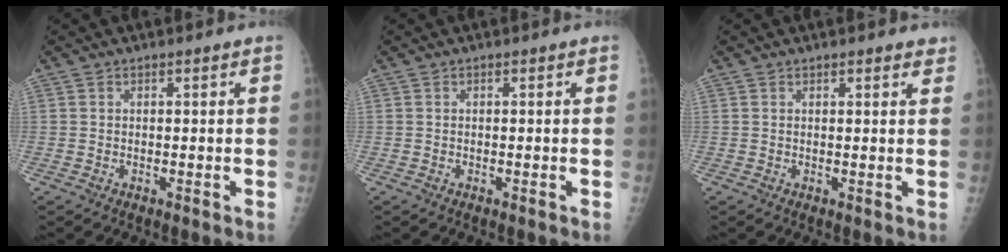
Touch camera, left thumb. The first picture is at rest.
{"total": 0.0}
{"total": 3.1, "force": [2.6, 0.9, 1.5], "torque": [-0.002, -0.003, 0.028]}